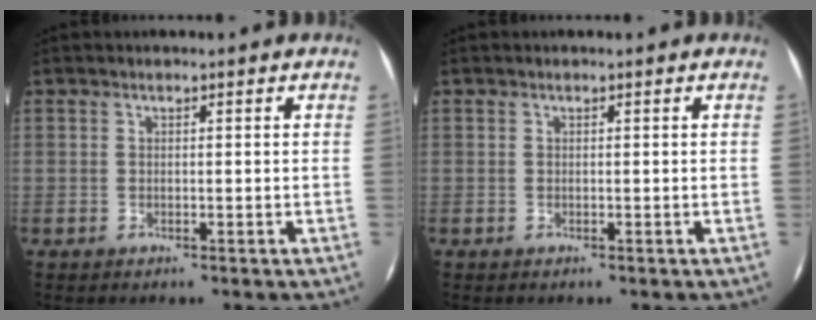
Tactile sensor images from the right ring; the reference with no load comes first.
{"total": 0.0}